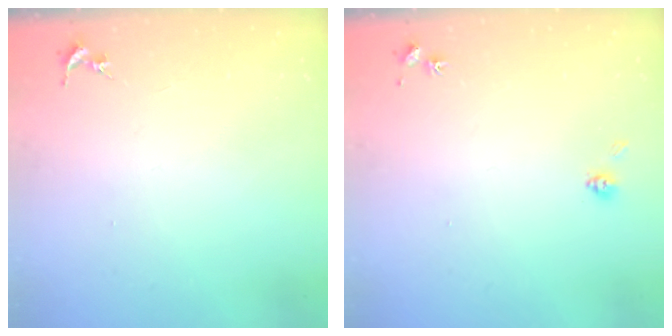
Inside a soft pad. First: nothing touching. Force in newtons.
{"total": 4.6, "press": 4.4, "slide": 1.2}